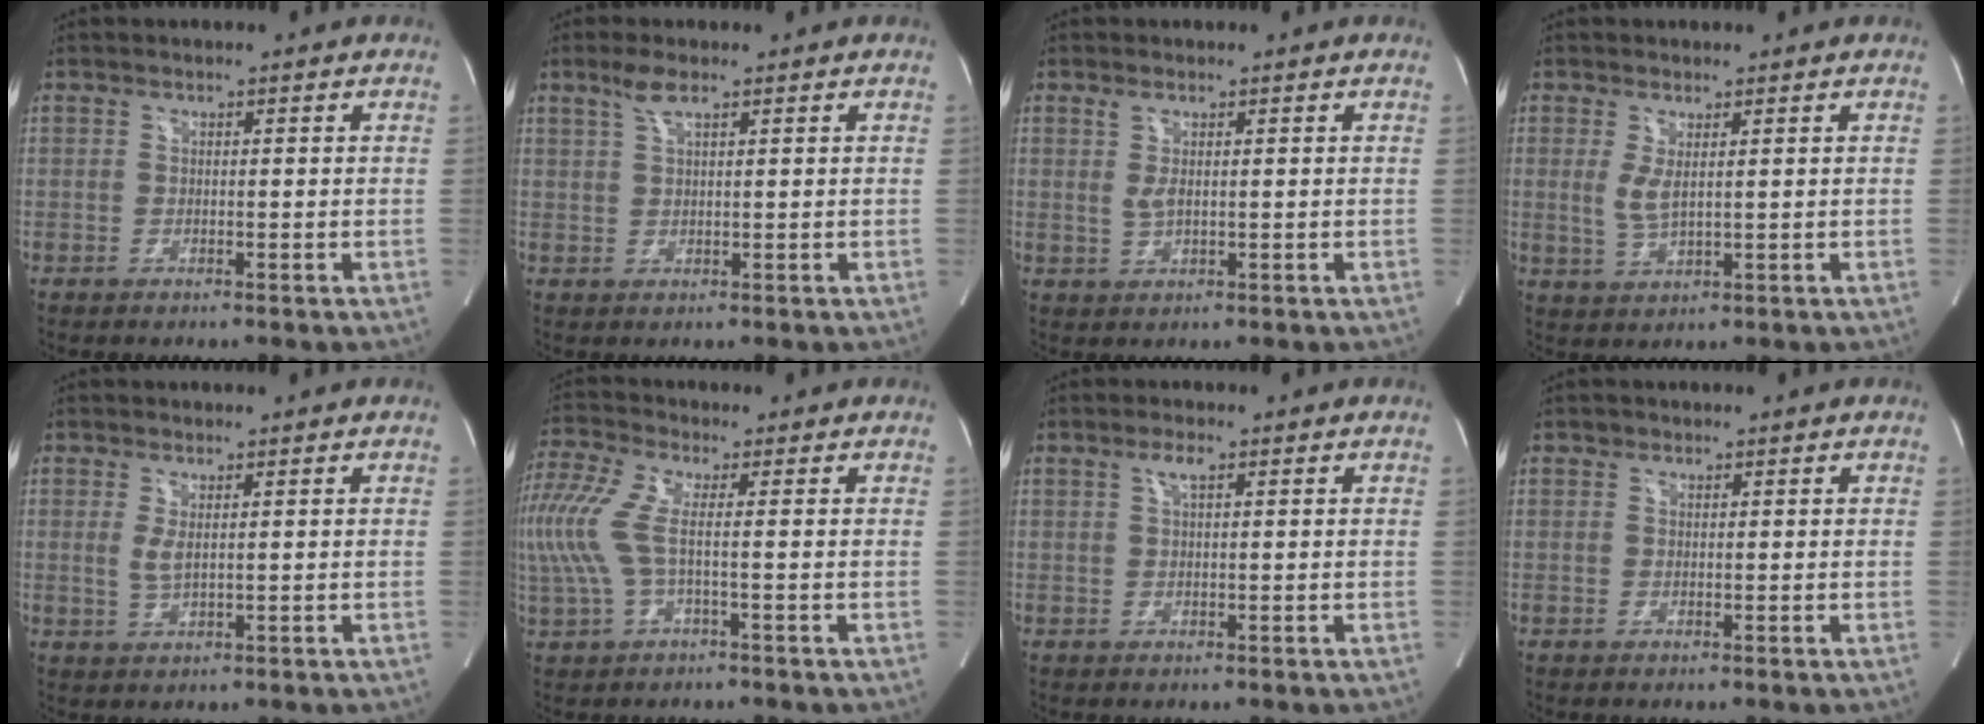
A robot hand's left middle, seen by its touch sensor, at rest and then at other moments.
{"total": 2.8, "force": [1.9, 0.4, 2.1], "torque": [-0.051, 0.006, 0.041]}
{"total": 2.1, "force": [0.6, 0.6, 1.9], "torque": [-0.045, -0.001, 0.017]}
{"total": 3.3, "force": [0.8, 0.8, 3.1], "torque": [-0.071, -0.007, 0.025]}
{"total": 2.3, "force": [0.5, 0.6, 2.1], "torque": [-0.049, -0.007, 0.017]}
{"total": 10.3, "force": [0.0, 3.2, 9.8], "torque": [-0.260, 0.024, -0.003]}
{"total": 1.8, "force": [0.8, 0.3, 1.5], "torque": [-0.033, 0.004, 0.015]}
{"total": 0.5, "force": [0.4, 0.4, 0.0], "torque": [0.001, 0.000, 0.004]}